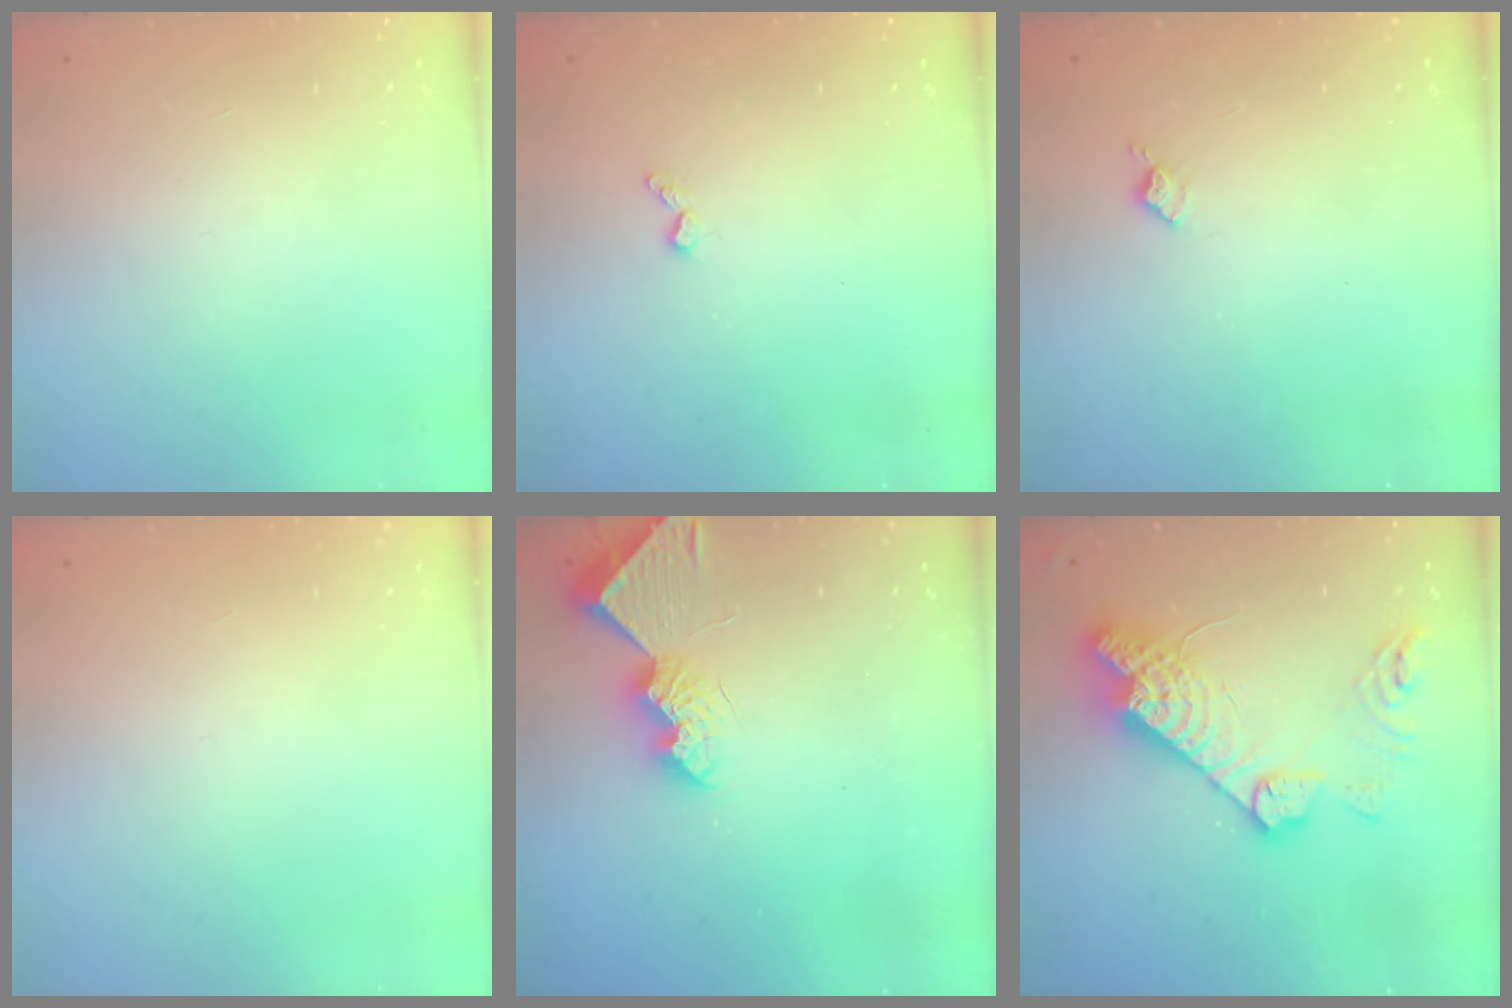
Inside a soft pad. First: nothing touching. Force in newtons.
{"total": 3.3, "press": 3.2, "slide": 0.5}
{"total": 4.8, "press": 4.8, "slide": 0.6}
{"total": 0.0}
{"total": 8.6, "press": 8.6, "slide": 0.3}
{"total": 19.0, "press": 18.9, "slide": 1.6}